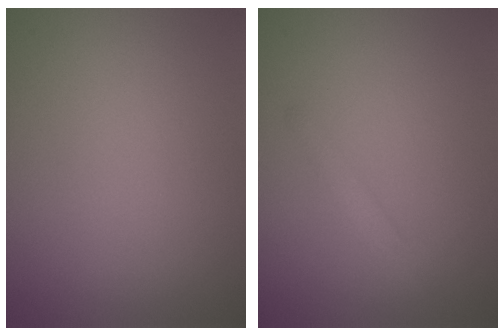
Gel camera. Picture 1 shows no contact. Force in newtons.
{"total": 1.5, "press": 1.5, "slide": 0.1}